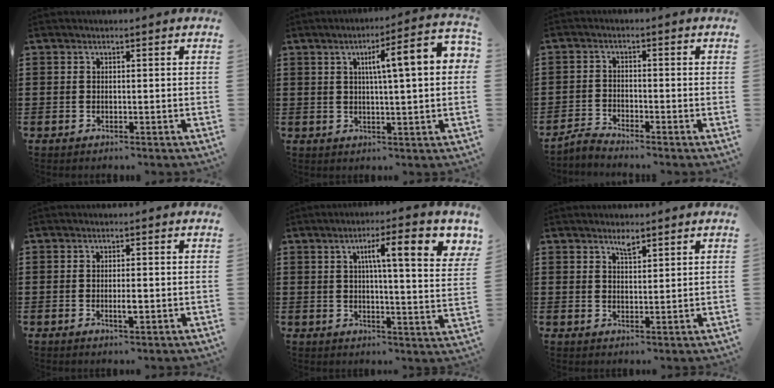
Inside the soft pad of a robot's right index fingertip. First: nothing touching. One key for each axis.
{"total": 8.7, "fx": 2.1, "fy": 1.1, "fz": 8.4, "tx": -0.139, "ty": -0.006, "tz": 0.023}
{"total": 2.1, "fx": -2.0, "fy": 0.0, "fz": 0.3, "tx": -0.016, "ty": 0.003, "tz": -0.043}
{"total": 2.2, "fx": -0.4, "fy": 0.5, "fz": 2.1, "tx": -0.036, "ty": -0.001, "tz": -0.007}
{"total": 10.1, "fx": 4.1, "fy": 1.9, "fz": 9.0, "tx": -0.158, "ty": 0.000, "tz": 0.061}
{"total": 2.2, "fx": 1.8, "fy": 0.6, "fz": 1.2, "tx": -0.019, "ty": -0.001, "tz": 0.030}